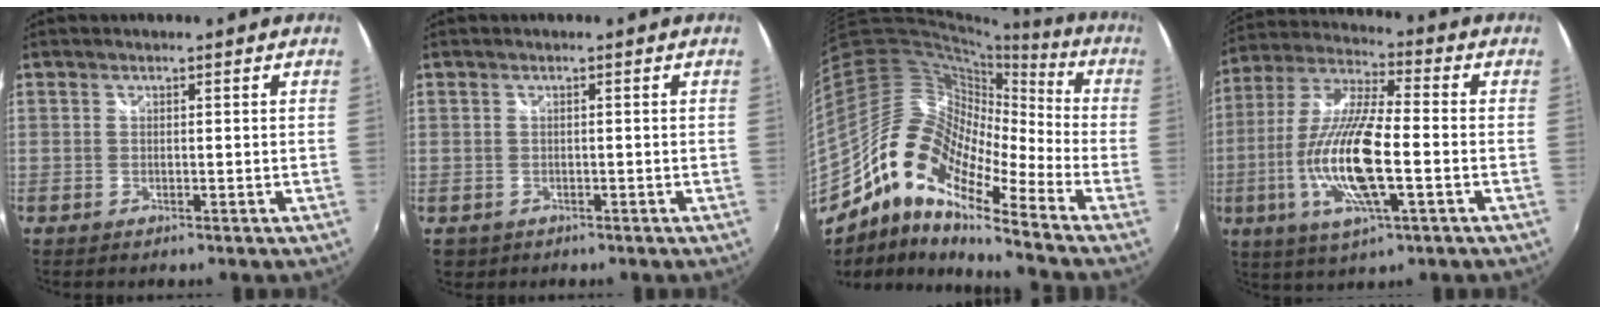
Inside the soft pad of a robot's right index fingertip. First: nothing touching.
{"total": 2.3, "force": [-0.6, 2.1, 0.5], "torque": [-0.012, -0.002, -0.005]}
{"total": 14.9, "force": [-9.1, 4.8, 10.7], "torque": [-0.165, 0.001, -0.191]}
{"total": 17.4, "force": [-4.0, 4.1, 16.5], "torque": [-0.337, -0.012, -0.078]}